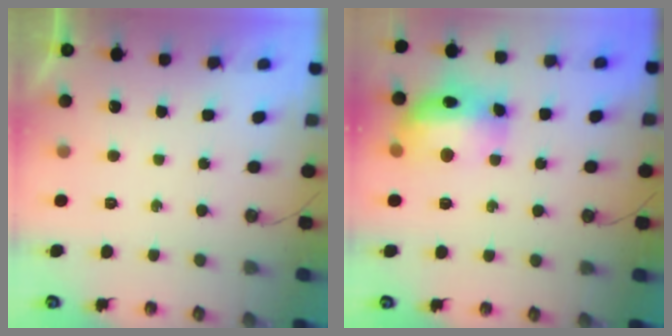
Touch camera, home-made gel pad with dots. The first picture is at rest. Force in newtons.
{"total": 15.0, "press": 14.9, "slide": 1.3}